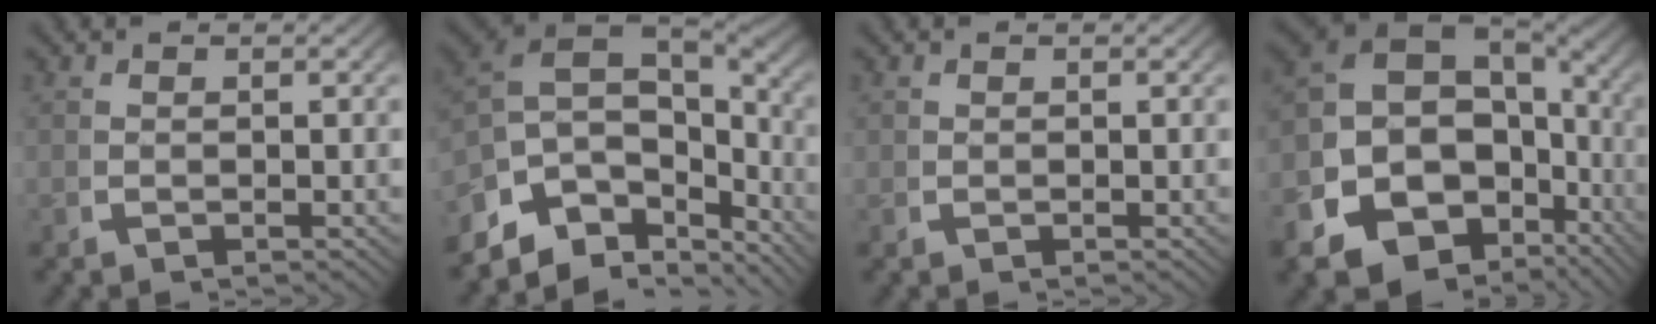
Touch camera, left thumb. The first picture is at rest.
{"total": 12.1, "force": [-1.1, 7.9, 9.1], "torque": [-0.198, -0.036, 0.001]}
{"total": 0.5, "force": [0.2, 0.5, 0.0], "torque": [-0.002, -0.004, 0.004]}
{"total": 17.5, "force": [-2.9, 13.3, 11.0], "torque": [-0.231, -0.061, -0.031]}